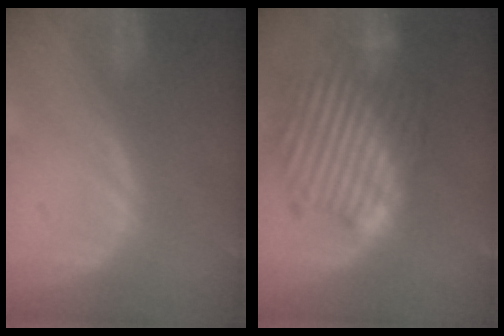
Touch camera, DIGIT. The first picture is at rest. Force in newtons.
{"total": 12.7, "press": 12.6, "slide": 1.1}